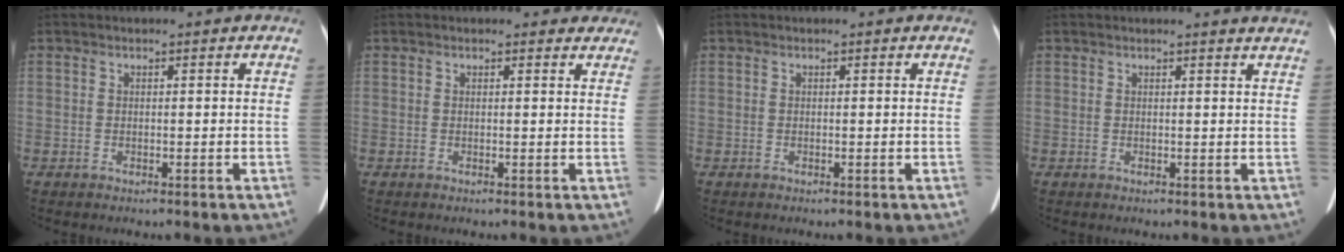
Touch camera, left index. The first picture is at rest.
{"total": 4.0, "force": [3.6, 1.7, 0.4], "torque": [0.014, -0.004, 0.021]}
{"total": 0.0}
{"total": 3.6, "force": [3.5, -0.3, 1.0], "torque": [-0.014, -0.009, 0.020]}